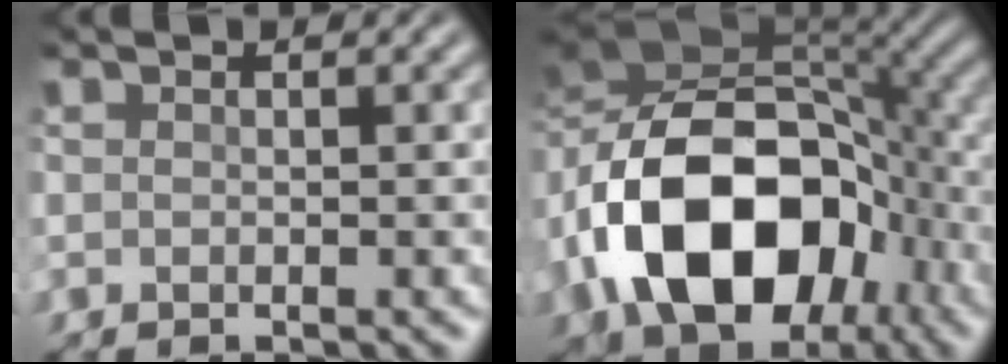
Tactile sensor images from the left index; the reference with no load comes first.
{"total": 16.3, "force": [-3.7, 10.7, 11.7], "torque": [-0.243, -0.001, -0.064]}